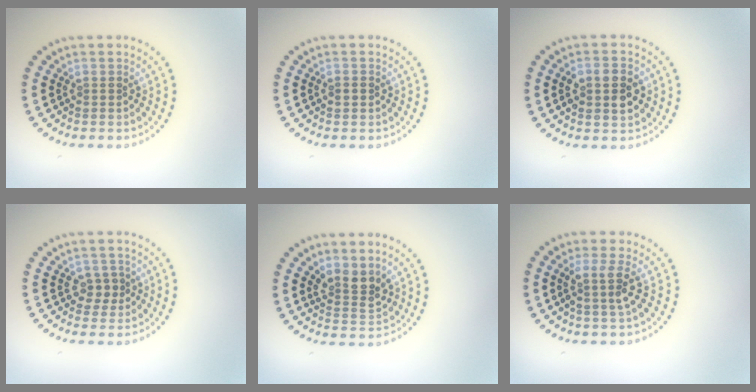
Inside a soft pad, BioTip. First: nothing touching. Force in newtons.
{"total": 1.3, "press": 1.3, "slide": 0.1}
{"total": 3.5, "press": 3.5, "slide": 0.3}
{"total": 1.9, "press": 1.7, "slide": 0.7}
{"total": 2.9, "press": 2.4, "slide": 1.6}
{"total": 2.2, "press": 1.7, "slide": 1.4}